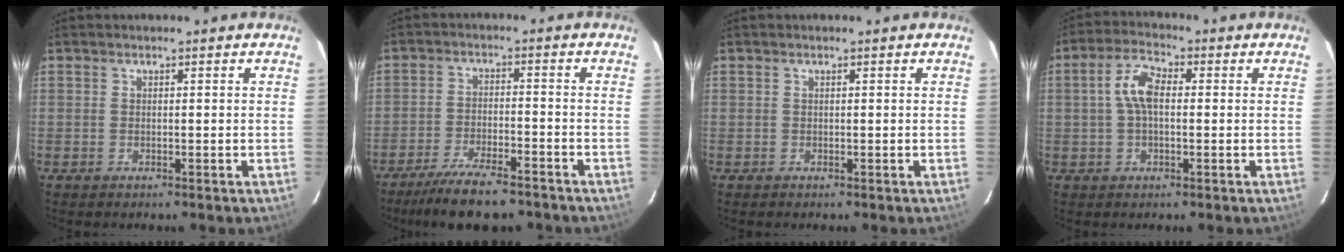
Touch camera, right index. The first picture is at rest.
{"total": 12.1, "force": [-10.0, 3.0, 6.1], "torque": [-0.137, -0.018, -0.162]}
{"total": 0.0}
{"total": 6.0, "force": [0.3, 2.9, 5.2], "torque": [-0.108, 0.017, 0.006]}